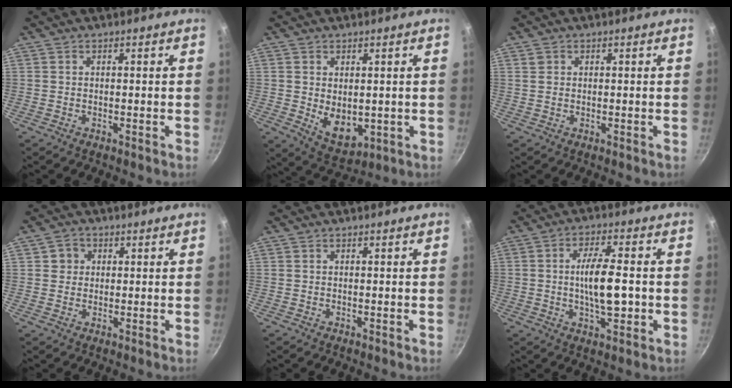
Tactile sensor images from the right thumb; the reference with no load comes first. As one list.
[{"total": 7.4, "force": [0.2, 4.9, 5.6], "torque": [-0.075, -0.022, 0.024]}, {"total": 1.5, "force": [0.5, 1.3, 0.6], "torque": [-0.009, 0.003, 0.009]}, {"total": 3.1, "force": [0.7, 3.0, 0.8], "torque": [0.008, 0.002, 0.007]}, {"total": 0.0}, {"total": 9.8, "force": [-0.8, 3.7, 9.1], "torque": [-0.147, 0.011, -0.015]}]